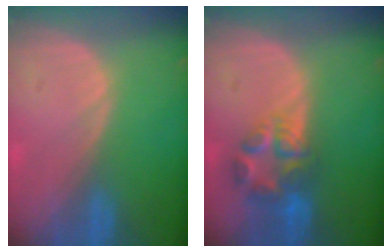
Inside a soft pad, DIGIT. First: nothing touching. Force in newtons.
{"total": 7.0, "press": 6.1, "slide": 3.4}